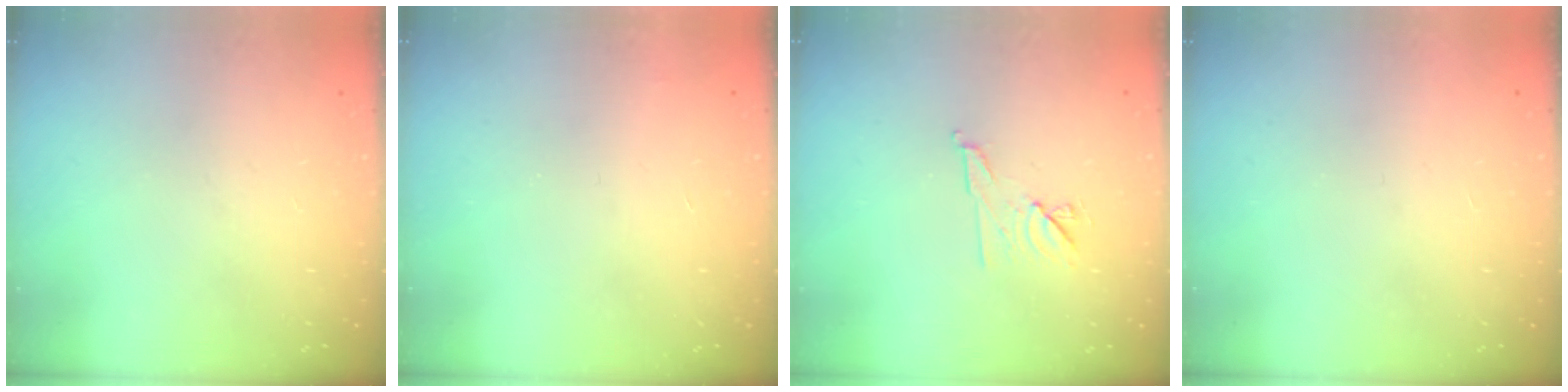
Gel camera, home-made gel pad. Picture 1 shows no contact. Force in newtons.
{"total": 3.6, "press": 3.6, "slide": 0.1}
{"total": 7.5, "press": 7.4, "slide": 1.3}
{"total": 1.5, "press": 1.5, "slide": 0.1}